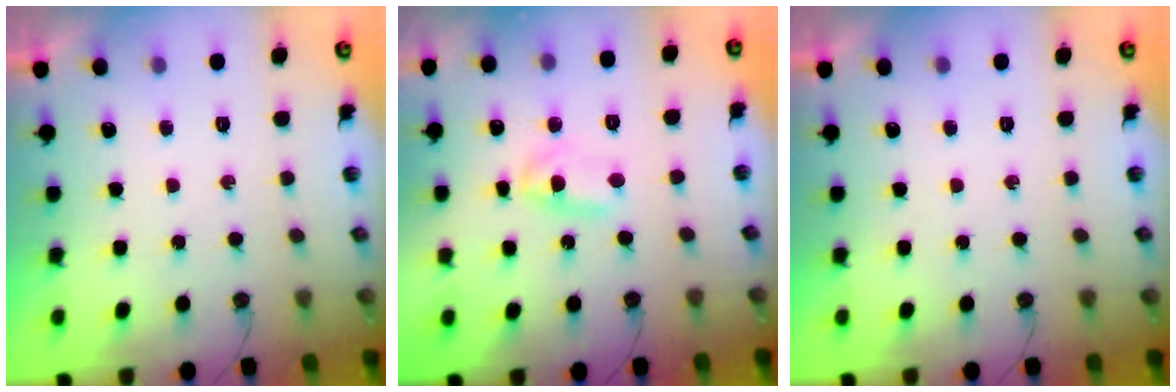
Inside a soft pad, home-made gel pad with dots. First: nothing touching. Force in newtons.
{"total": 3.5, "press": 3.5, "slide": 0.2}
{"total": 0.0}